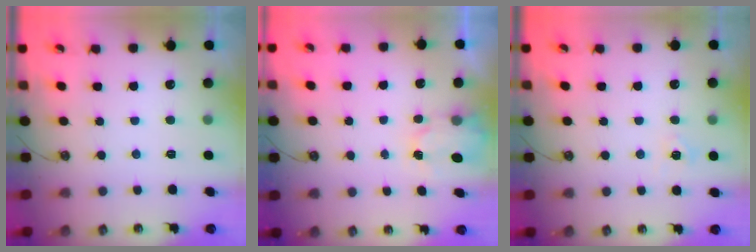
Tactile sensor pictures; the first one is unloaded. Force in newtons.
{"total": 2.3, "press": 2.3, "slide": 0.2}
{"total": 6.6, "press": 6.6, "slide": 0.3}